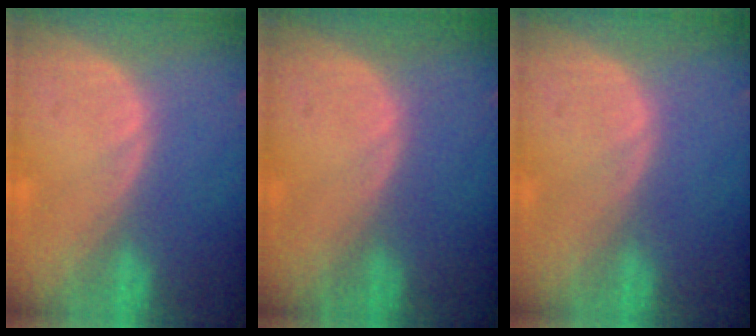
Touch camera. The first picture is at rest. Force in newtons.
{"total": 0.0}
{"total": 0.0}